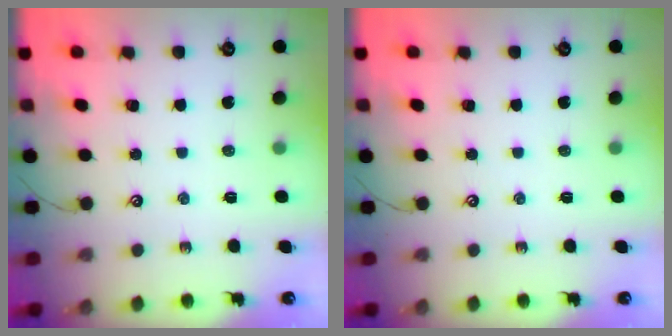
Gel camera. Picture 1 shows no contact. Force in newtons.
{"total": 0.0}